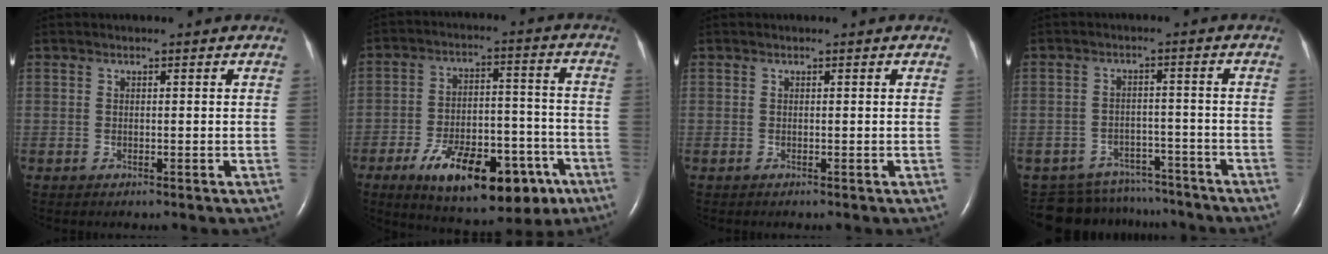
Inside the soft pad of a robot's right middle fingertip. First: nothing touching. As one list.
[{"total": 18.8, "force": [-10.3, 7.7, 13.7], "torque": [-0.181, 0.011, -0.147]}, {"total": 0.0}, {"total": 10.8, "force": [-10.0, 4.1, 0.2], "torque": [-0.007, 0.020, -0.131]}]